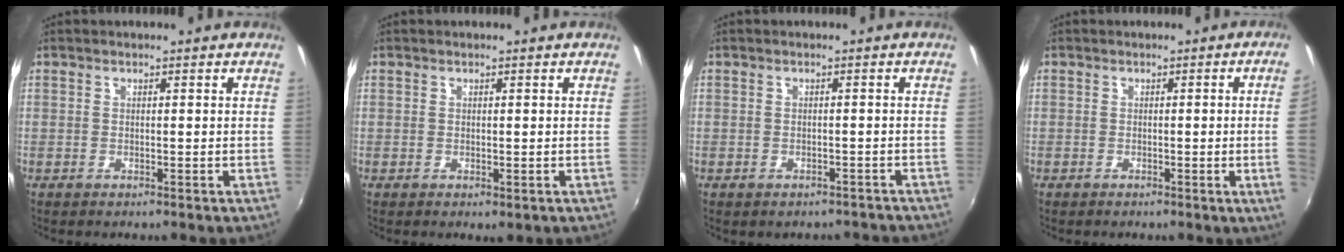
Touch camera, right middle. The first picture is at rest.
{"total": 0.6, "force": [0.1, 0.3, 0.5], "torque": [-0.009, -0.002, 0.001]}
{"total": 5.2, "force": [-4.5, 2.3, 1.3], "torque": [-0.020, -0.002, -0.043]}
{"total": 4.4, "force": [0.2, -2.1, 3.9], "torque": [-0.061, -0.009, 0.006]}